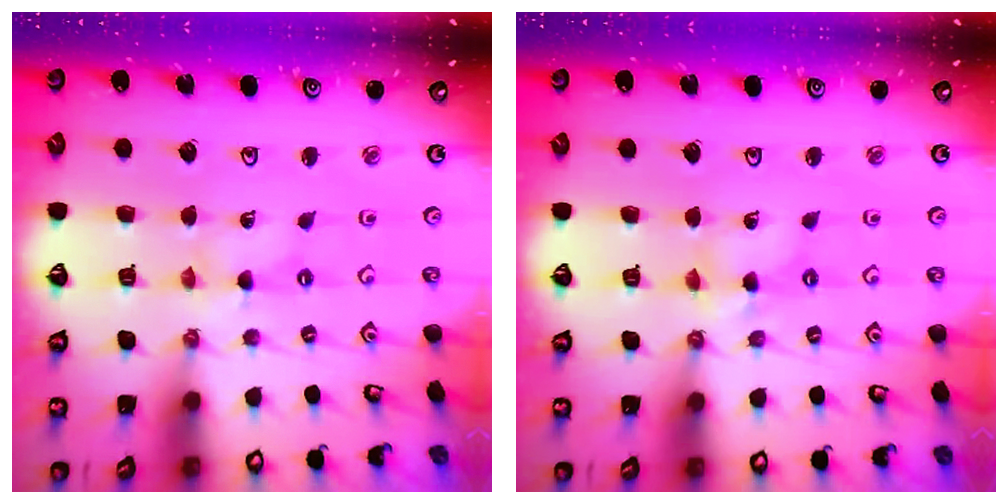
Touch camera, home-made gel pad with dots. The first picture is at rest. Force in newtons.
{"total": 2.9, "press": 2.8, "slide": 0.2}